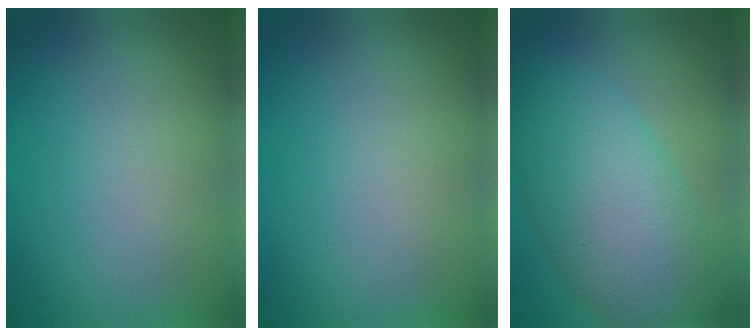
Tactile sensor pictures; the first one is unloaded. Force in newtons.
{"total": 0.0}
{"total": 9.8, "press": 9.8, "slide": 0.2}